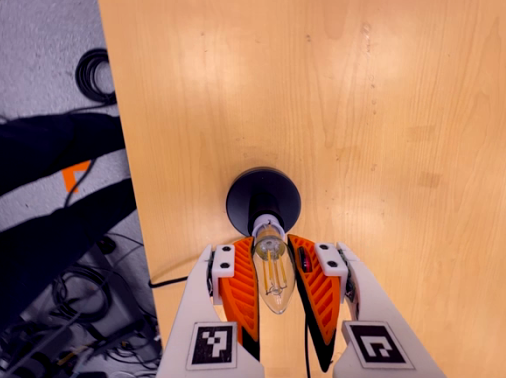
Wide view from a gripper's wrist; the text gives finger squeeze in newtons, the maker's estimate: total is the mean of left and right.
{"total": 16.7, "left": 16.3, "right": 17.1}